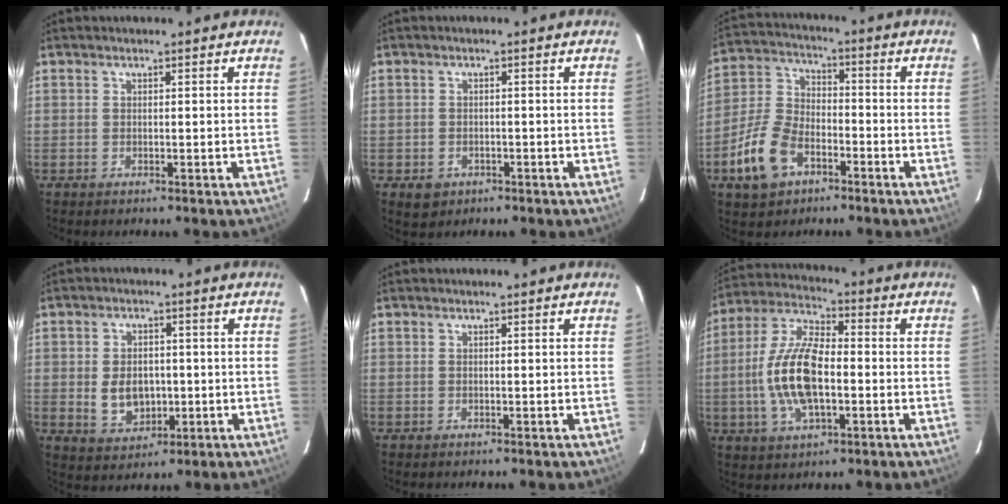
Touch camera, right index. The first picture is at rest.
{"total": 3.6, "force": [-1.7, 3.0, 1.2], "torque": [-0.030, 0.000, -0.019]}
{"total": 11.9, "force": [-6.2, 7.1, 7.3], "torque": [-0.171, 0.013, -0.116]}
{"total": 7.3, "force": [-0.8, 5.5, 4.8], "torque": [-0.098, 0.000, 0.000]}
{"total": 0.0}
{"total": 14.3, "force": [-2.3, 6.3, 12.6], "torque": [-0.264, 0.006, -0.045]}